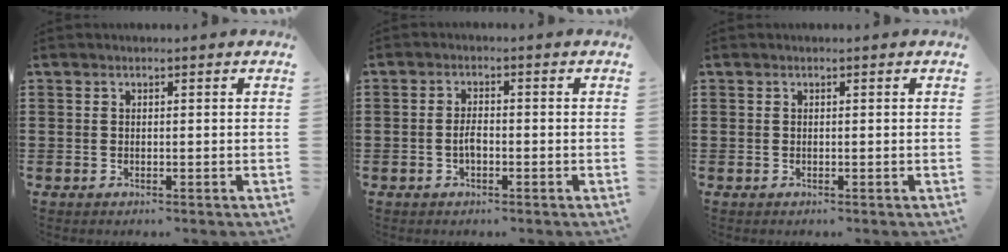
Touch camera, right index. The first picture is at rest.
{"total": 2.4, "force": [-0.6, 1.0, 2.1], "torque": [-0.049, 0.001, -0.015]}
{"total": 0.0}